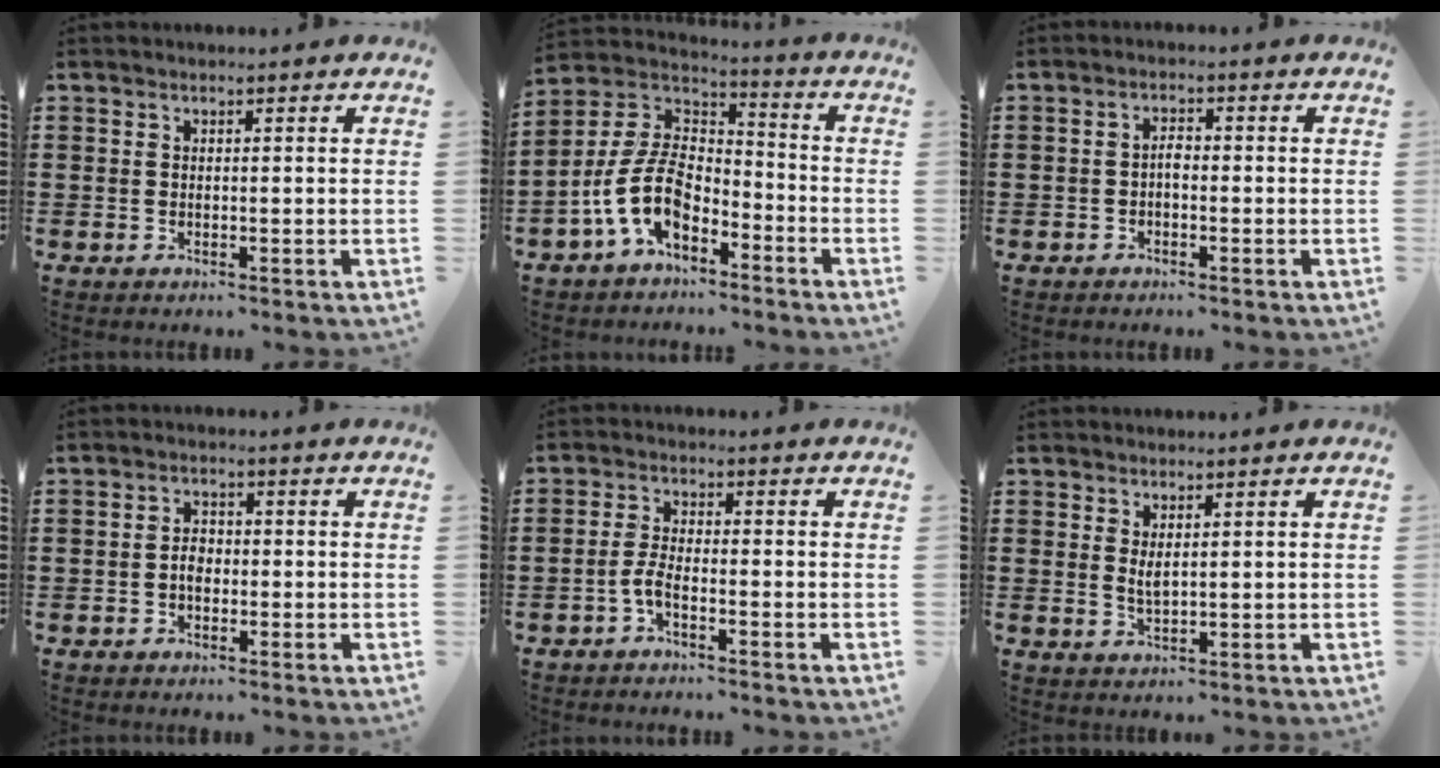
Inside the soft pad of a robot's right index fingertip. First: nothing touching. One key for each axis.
{"total": 10.3, "fx": -4.9, "fy": 5.6, "fz": 7.1, "tx": -0.176, "ty": -0.006, "tz": -0.102}
{"total": 1.5, "fx": -0.6, "fy": 0.7, "fz": 1.2, "tx": -0.025, "ty": 0.004, "tz": -0.012}
{"total": 2.3, "fx": -0.4, "fy": 1.8, "fz": 1.5, "tx": -0.029, "ty": 0.007, "tz": -0.009}
{"total": 3.0, "fx": -1.5, "fy": 0.7, "fz": 2.4, "tx": -0.066, "ty": -0.004, "tz": -0.034}
{"total": 2.0, "fx": 1.2, "fy": 0.5, "fz": 1.5, "tx": -0.031, "ty": 0.002, "tz": 0.021}